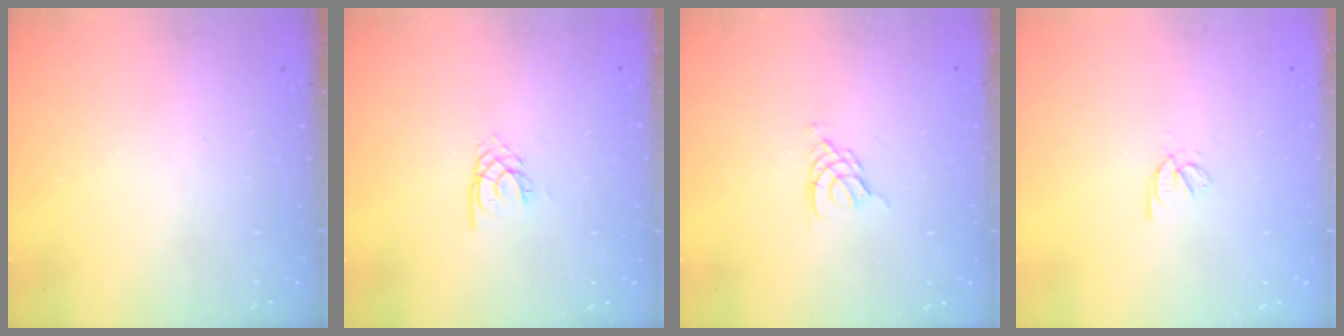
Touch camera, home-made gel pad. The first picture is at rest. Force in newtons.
{"total": 2.1, "press": 2.1, "slide": 0.2}
{"total": 4.1, "press": 4.1, "slide": 0.6}
{"total": 2.3, "press": 2.2, "slide": 0.5}